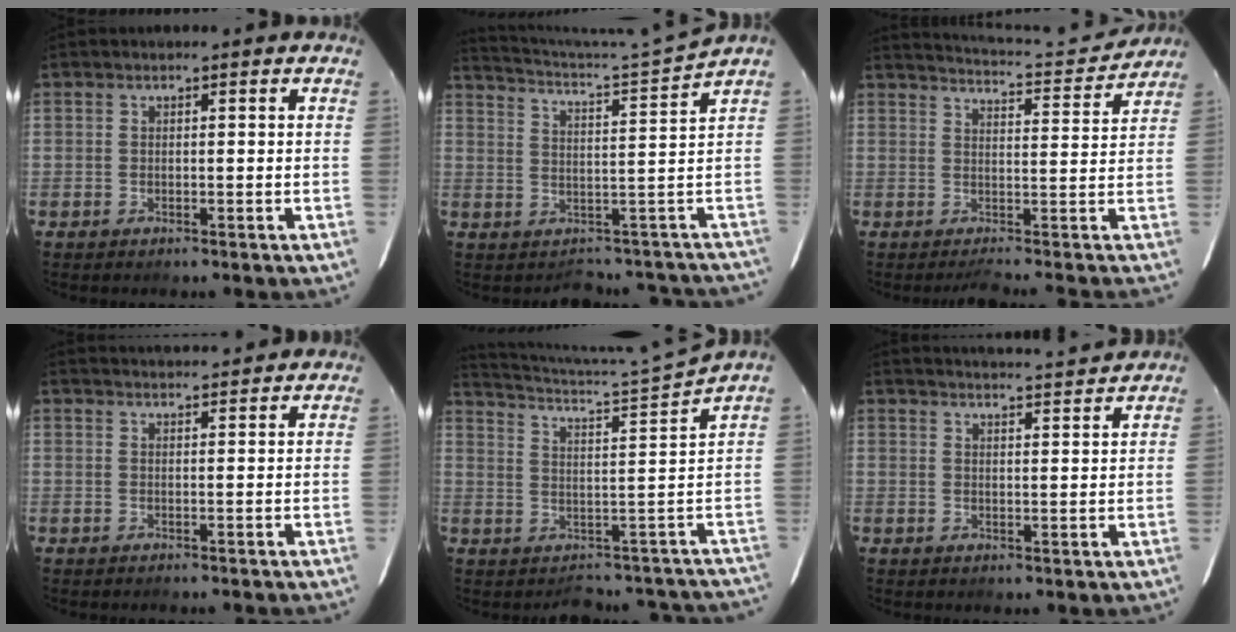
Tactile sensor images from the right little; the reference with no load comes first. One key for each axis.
{"total": 6.4, "fx": 3.1, "fy": -2.4, "fz": 5.1, "tx": -0.098, "ty": -0.009, "tz": 0.069}
{"total": 10.4, "fx": 9.7, "fy": -1.5, "fz": 3.5, "tx": -0.083, "ty": 0.007, "tz": 0.125}
{"total": 6.8, "fx": 6.2, "fy": 0.8, "fz": 2.7, "tx": -0.045, "ty": 0.038, "tz": 0.071}
{"total": 7.2, "fx": 3.5, "fy": -2.8, "fz": 5.5, "tx": -0.097, "ty": -0.014, "tz": 0.076}
{"total": 10.1, "fx": 9.9, "fy": -0.6, "fz": 2.3, "tx": -0.036, "ty": 0.005, "tz": 0.126}